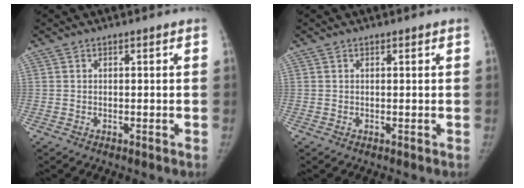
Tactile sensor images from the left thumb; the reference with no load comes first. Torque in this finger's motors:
{"motor_torque": [0.30, -0.05, -0.11, 0.01, -0.01]}